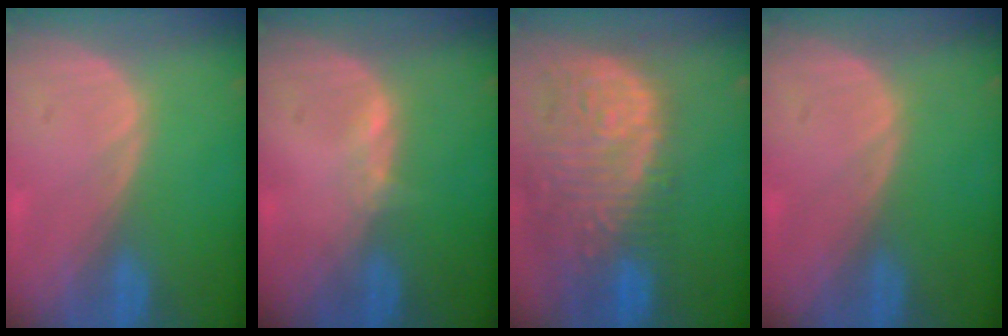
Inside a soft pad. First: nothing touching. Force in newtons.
{"total": 1.1, "press": 1.1, "slide": 0.3}
{"total": 14.4, "press": 11.8, "slide": 8.2}
{"total": 0.0}